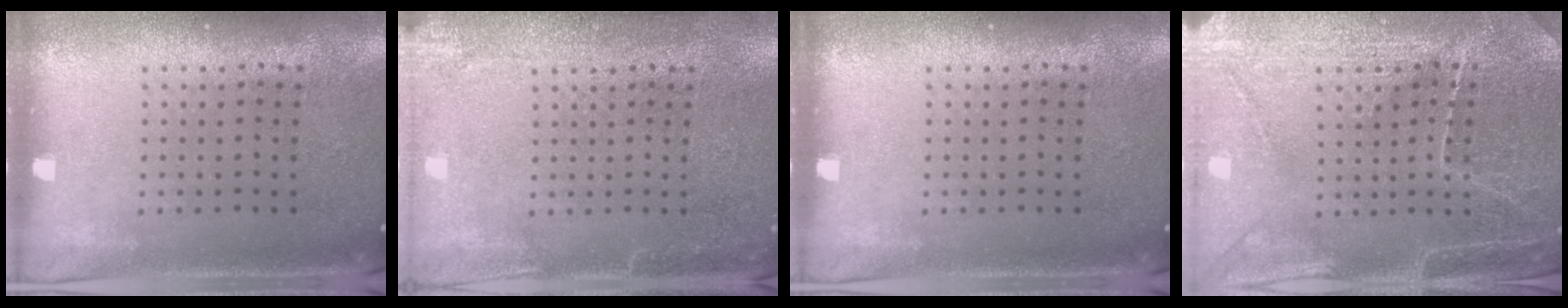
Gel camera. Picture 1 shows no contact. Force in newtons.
{"total": 2.6, "press": 2.6, "slide": 0.3}
{"total": 0.0}
{"total": 3.6, "press": 3.5, "slide": 0.7}